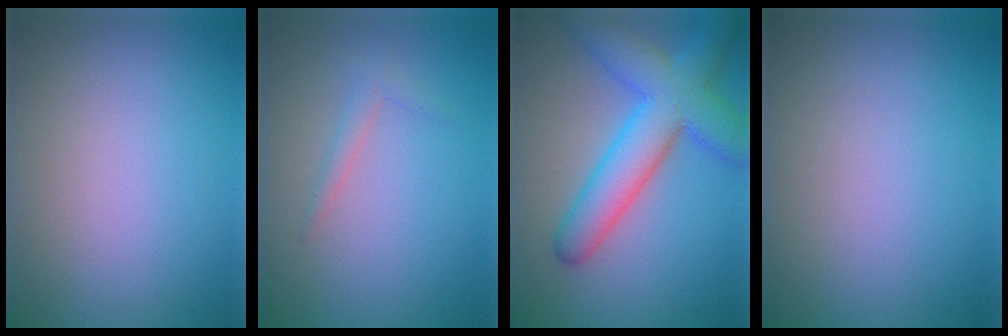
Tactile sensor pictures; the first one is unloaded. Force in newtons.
{"total": 1.3, "press": 1.3, "slide": 0.1}
{"total": 7.8, "press": 7.8, "slide": 0.3}
{"total": 0.0}